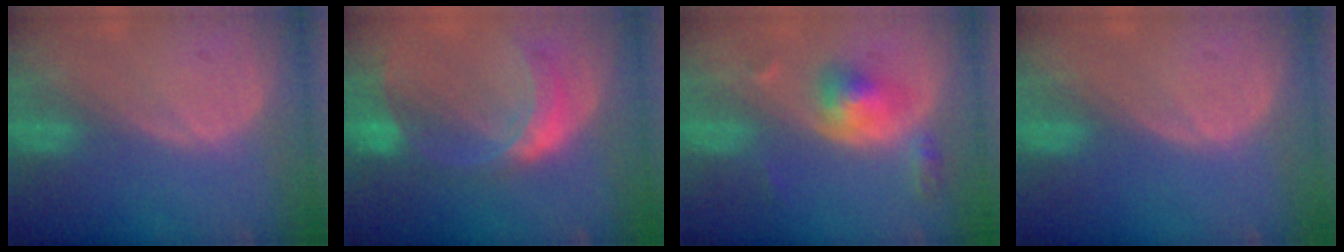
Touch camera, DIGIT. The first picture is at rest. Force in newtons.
{"total": 7.6, "press": 6.6, "slide": 3.8}
{"total": 5.1, "press": 4.8, "slide": 1.6}
{"total": 0.0}